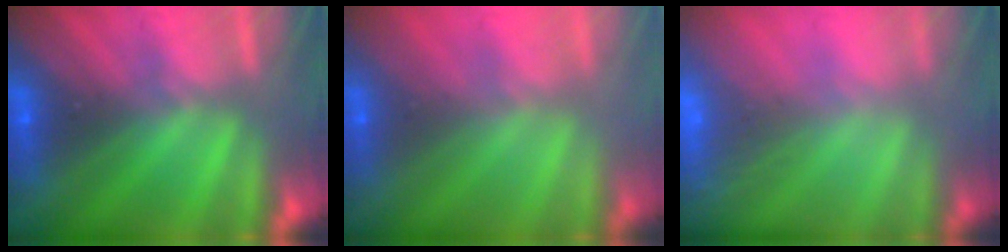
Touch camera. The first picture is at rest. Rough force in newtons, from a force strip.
{"total": 2.6}
{"total": 7.0}